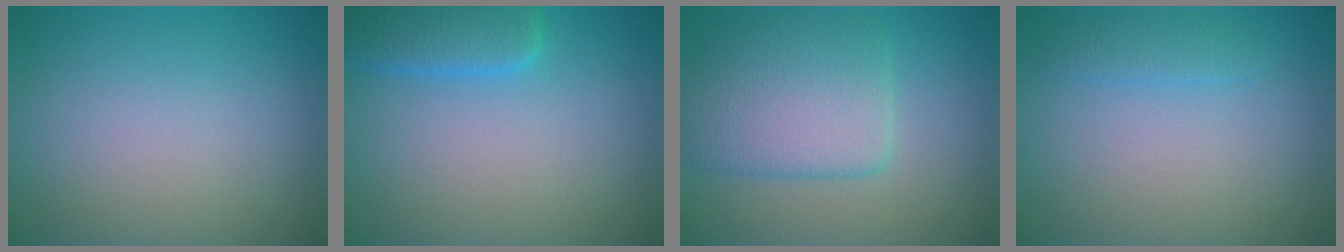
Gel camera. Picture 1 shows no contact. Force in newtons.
{"total": 3.8, "press": 3.7, "slide": 0.4}
{"total": 5.7, "press": 5.7, "slide": 0.2}
{"total": 1.3, "press": 1.3, "slide": 0.1}